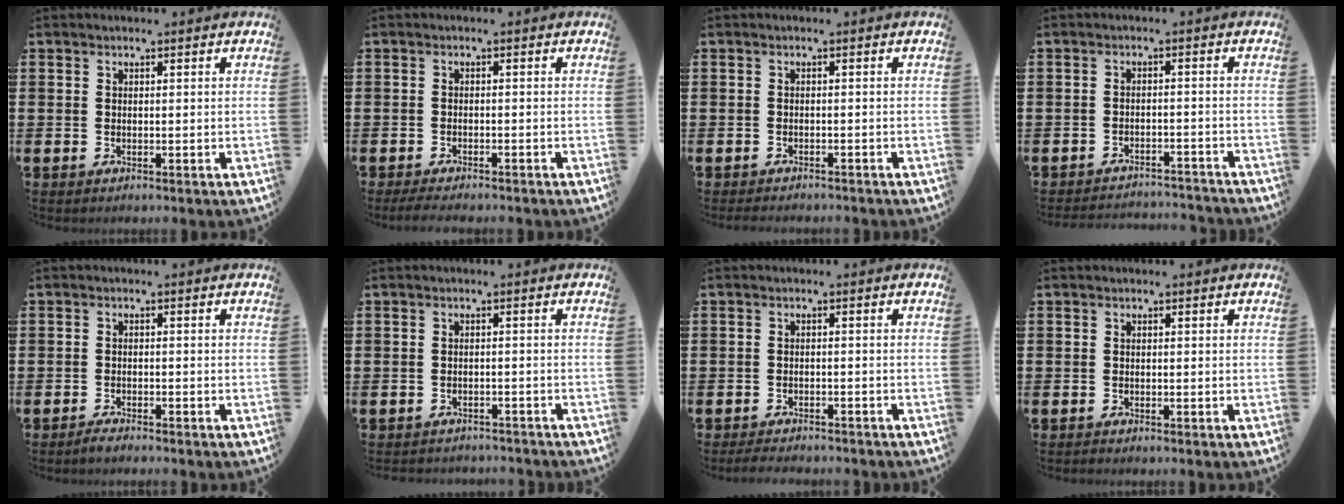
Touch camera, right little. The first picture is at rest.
{"total": 1.2, "force": [-1.0, 0.2, 0.7], "torque": [-0.013, 0.002, -0.019]}
{"total": 0.6, "force": [-0.6, 0.1, 0.1], "torque": [-0.003, -0.002, -0.011]}
{"total": 2.1, "force": [-2.1, 0.0, 0.0], "torque": [-0.005, 0.004, -0.046]}
{"total": 1.2, "force": [-1.2, 0.1, 0.3], "torque": [-0.008, 0.000, -0.023]}
{"total": 1.0, "force": [-1.0, 0.1, 0.0], "torque": [-0.004, 0.002, -0.021]}
{"total": 1.6, "force": [-1.6, 0.0, 0.1], "torque": [-0.007, 0.004, -0.034]}
{"total": 0.0}